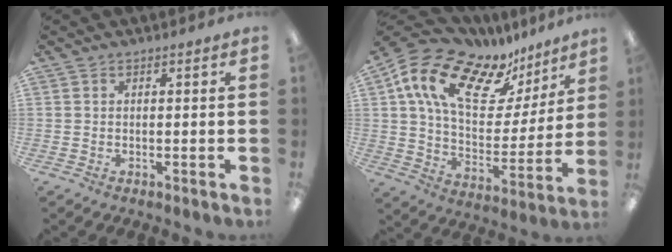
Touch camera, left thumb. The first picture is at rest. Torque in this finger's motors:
{"motor_torque": [0.47, 0.95, 1.38, -1.38, 0.52]}